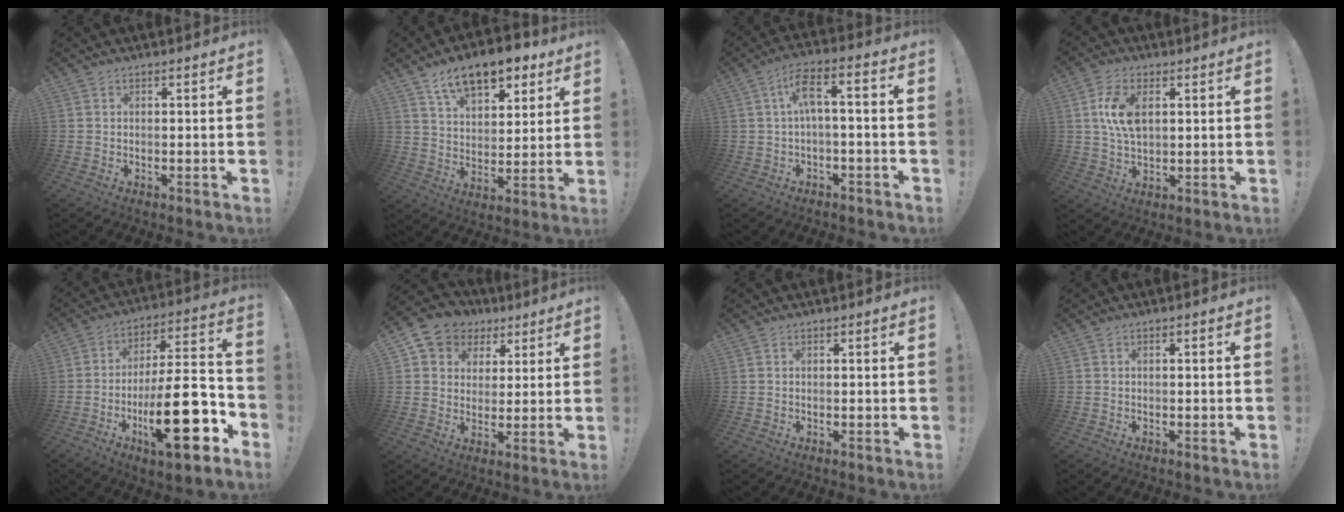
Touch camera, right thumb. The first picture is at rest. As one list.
[{"total": 14.1, "force": [9.3, 7.2, 7.8], "torque": [-0.121, -0.052, 0.166]}, {"total": 7.8, "force": [-0.1, 2.0, 7.6], "torque": [-0.132, 0.004, -0.005]}, {"total": 9.3, "force": [2.4, 5.4, 7.2], "torque": [-0.145, 0.000, 0.041]}, {"total": 24.1, "force": [-8.7, 7.3, 21.3], "torque": [-0.354, 0.047, -0.136]}, {"total": 8.8, "force": [4.2, 7.4, 2.3], "torque": [-0.042, -0.022, 0.088]}, {"total": 0.0}, {"total": 0.8, "force": [-0.6, -0.1, 0.5], "torque": [-0.011, 0.001, -0.011]}]